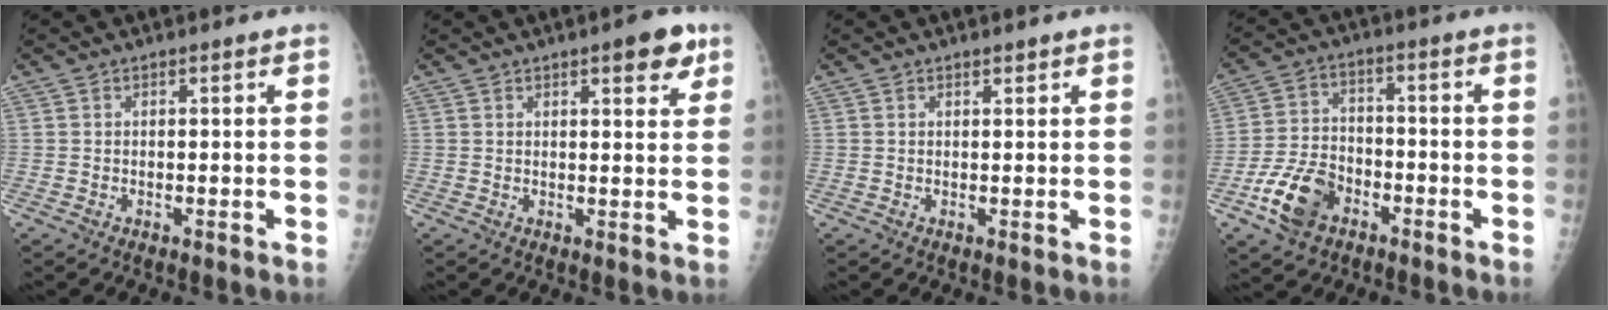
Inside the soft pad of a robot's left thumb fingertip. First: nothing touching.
{"total": 5.5, "force": [3.1, 1.9, 4.2], "torque": [-0.037, -0.011, 0.034]}
{"total": 0.8, "force": [0.6, 0.2, 0.4], "torque": [-0.005, -0.005, 0.011]}
{"total": 10.3, "force": [-5.2, 6.7, 5.9], "torque": [-0.104, 0.023, -0.097]}